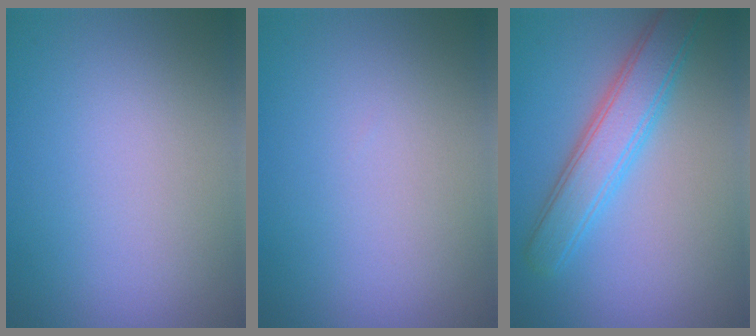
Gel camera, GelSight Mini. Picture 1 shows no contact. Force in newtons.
{"total": 0.0}
{"total": 4.5, "press": 4.5, "slide": 0.1}